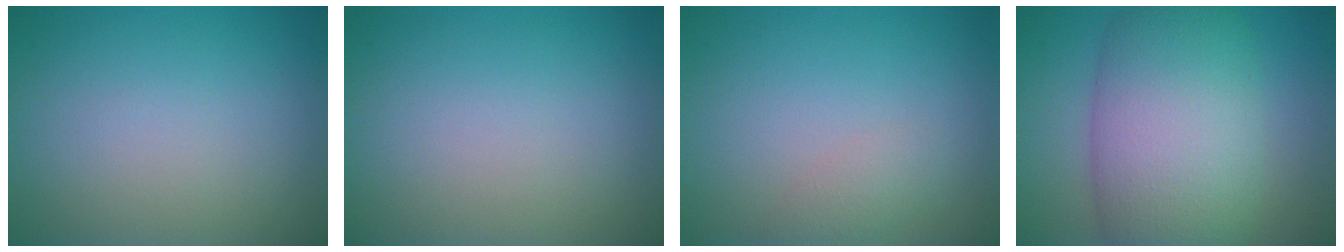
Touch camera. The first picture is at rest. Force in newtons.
{"total": 0.0}
{"total": 1.4, "press": 1.4, "slide": 0.1}
{"total": 11.5, "press": 11.5, "slide": 0.5}